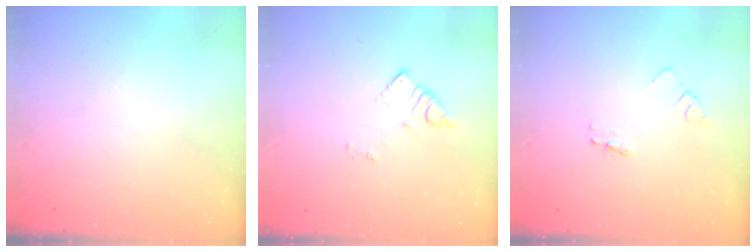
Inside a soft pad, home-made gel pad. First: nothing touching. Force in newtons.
{"total": 2.5, "press": 2.5, "slide": 0.3}
{"total": 2.6, "press": 2.6, "slide": 0.4}